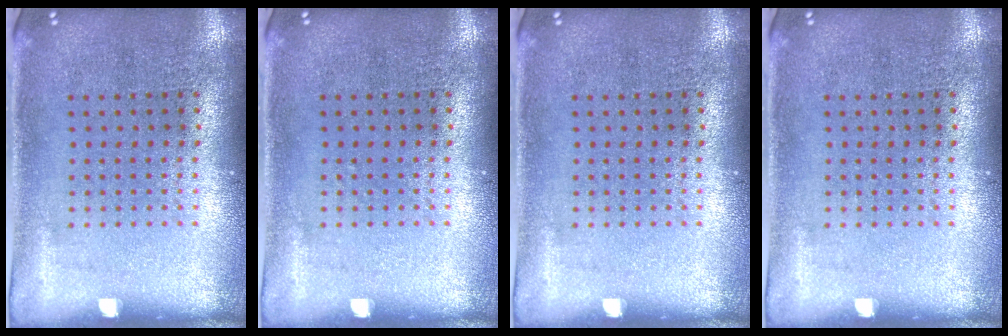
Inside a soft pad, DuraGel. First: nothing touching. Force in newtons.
{"total": 0.0}
{"total": 0.0}
{"total": 0.0}